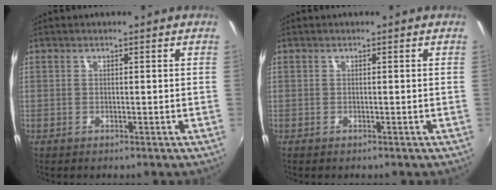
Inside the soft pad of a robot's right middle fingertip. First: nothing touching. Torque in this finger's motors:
{"motor_torque": [0.05, -0.12, 0.00, 0.02]}